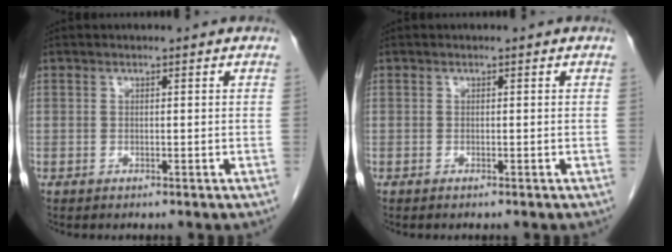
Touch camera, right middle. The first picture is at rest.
{"total": 0.0}